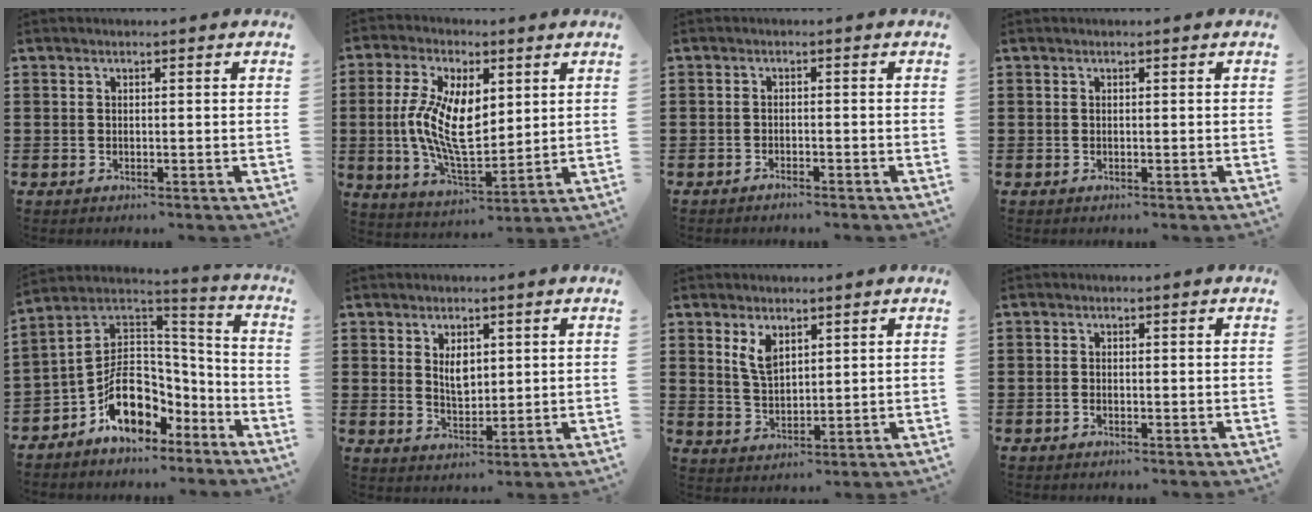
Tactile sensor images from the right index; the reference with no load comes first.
{"total": 11.5, "force": [1.2, 5.7, 9.9], "torque": [-0.205, 0.008, 0.023]}
{"total": 1.0, "force": [-1.0, 0.0, 0.2], "torque": [-0.007, 0.000, -0.020]}
{"total": 0.0}
{"total": 10.1, "force": [-4.6, 7.0, 5.6], "torque": [-0.115, 0.002, -0.084]}
{"total": 4.0, "force": [1.5, 2.3, 3.0], "torque": [-0.048, 0.001, 0.022]}
{"total": 4.3, "force": [2.5, 2.2, 2.8], "torque": [-0.063, 0.005, 0.046]}
{"total": 0.6, "force": [-0.5, 0.2, 0.3], "torque": [-0.008, -0.002, -0.009]}